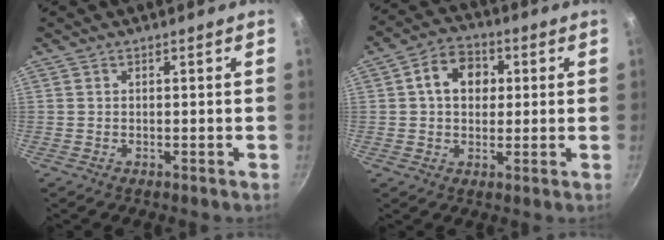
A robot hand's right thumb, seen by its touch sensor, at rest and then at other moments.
{"total": 8.8, "force": [1.8, 6.7, 5.4], "torque": [-0.060, 0.011, 0.016]}